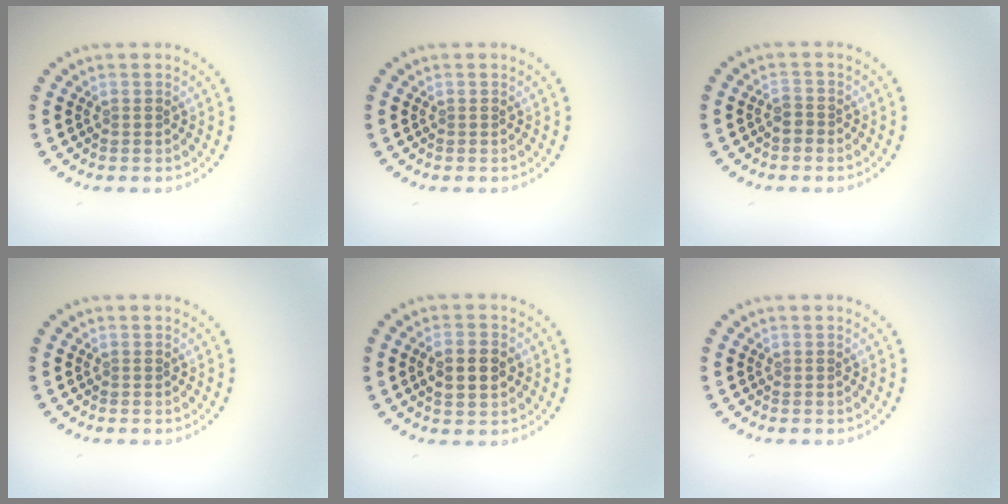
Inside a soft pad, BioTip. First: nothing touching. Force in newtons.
{"total": 0.0}
{"total": 0.9, "press": 0.7, "slide": 0.6}
{"total": 0.0}
{"total": 3.2, "press": 3.2, "slide": 0.3}
{"total": 0.0}